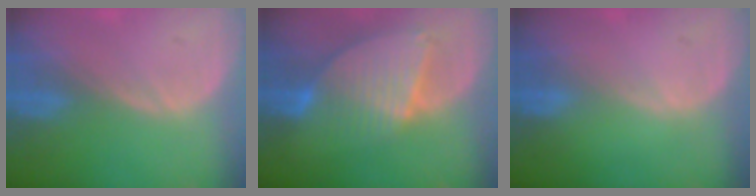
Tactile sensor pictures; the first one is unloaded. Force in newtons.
{"total": 8.6, "press": 7.5, "slide": 4.1}
{"total": 0.0}